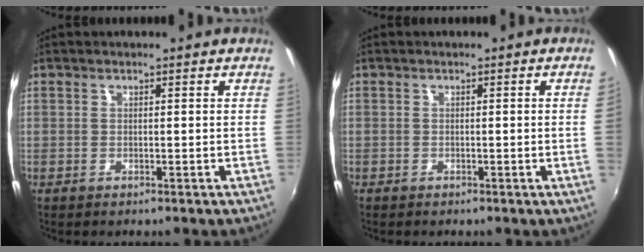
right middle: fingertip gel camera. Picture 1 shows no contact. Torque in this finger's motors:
{"motor_torque": [1.06, -1.04, -1.05, -0.21]}